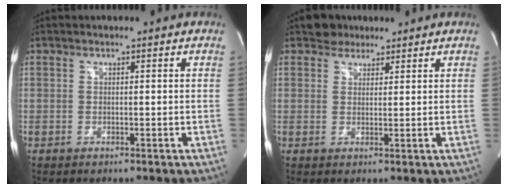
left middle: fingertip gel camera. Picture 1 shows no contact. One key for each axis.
{"total": 3.0, "fx": 2.3, "fy": 1.9, "fz": 0.1, "tx": -0.001, "ty": 0.009, "tz": 0.034}